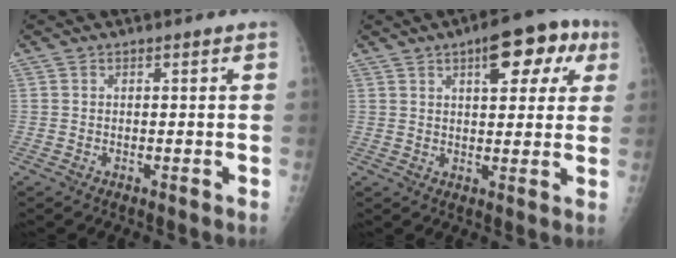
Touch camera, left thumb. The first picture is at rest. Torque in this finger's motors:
{"motor_torque": [0.28, 0.38, -0.17, -0.22, 0.01]}